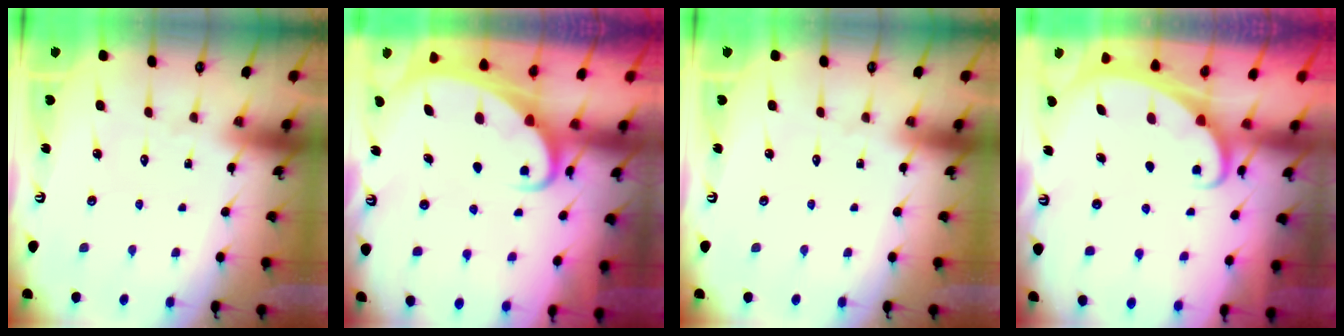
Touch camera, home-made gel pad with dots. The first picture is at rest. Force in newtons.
{"total": 3.5, "press": 3.5, "slide": 0.4}
{"total": 0.0}
{"total": 1.9, "press": 1.9, "slide": 0.3}